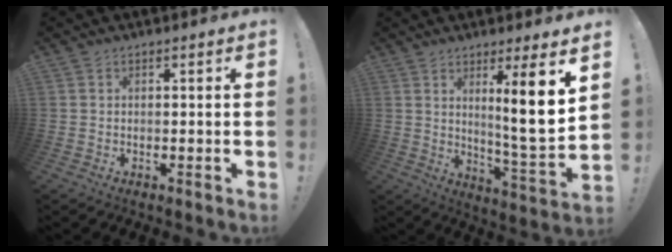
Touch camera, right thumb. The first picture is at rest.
{"total": 13.1, "force": [4.6, 0.6, 12.3], "torque": [-0.179, -0.037, 0.060]}